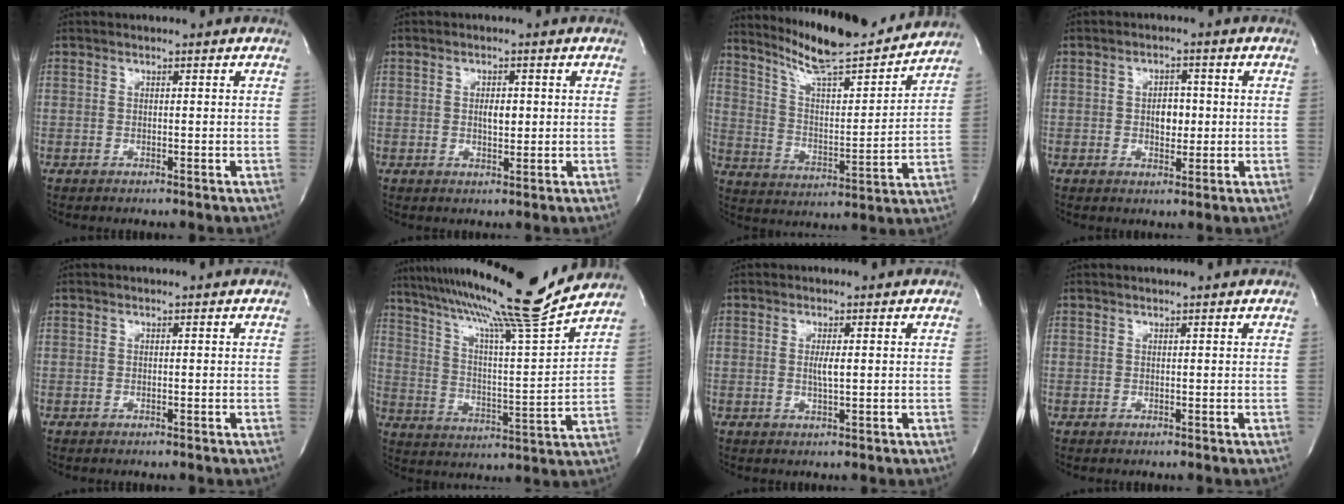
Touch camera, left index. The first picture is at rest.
{"total": 2.5, "force": [0.2, 1.1, 2.2], "torque": [-0.038, -0.002, 0.004]}
{"total": 18.6, "force": [16.7, 1.7, 8.0], "torque": [-0.134, -0.013, 0.262]}
{"total": 3.6, "force": [-0.1, 2.2, 2.9], "torque": [-0.041, 0.003, 0.002]}
{"total": 0.0}
{"total": 20.3, "force": [17.7, -1.6, 9.9], "torque": [-0.174, -0.029, 0.273]}
{"total": 2.0, "force": [0.2, 0.1, 2.0], "torque": [-0.041, -0.004, 0.002]}
{"total": 1.4, "force": [1.3, 0.0, 0.4], "torque": [-0.008, 0.008, 0.018]}